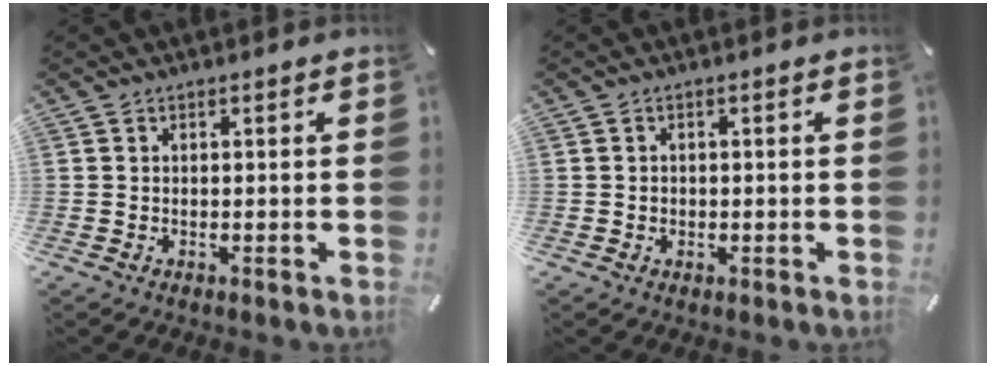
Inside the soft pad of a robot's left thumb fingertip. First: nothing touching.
{"total": 0.9, "force": [-0.1, 0.8, 0.3], "torque": [-0.007, 0.004, -0.004]}